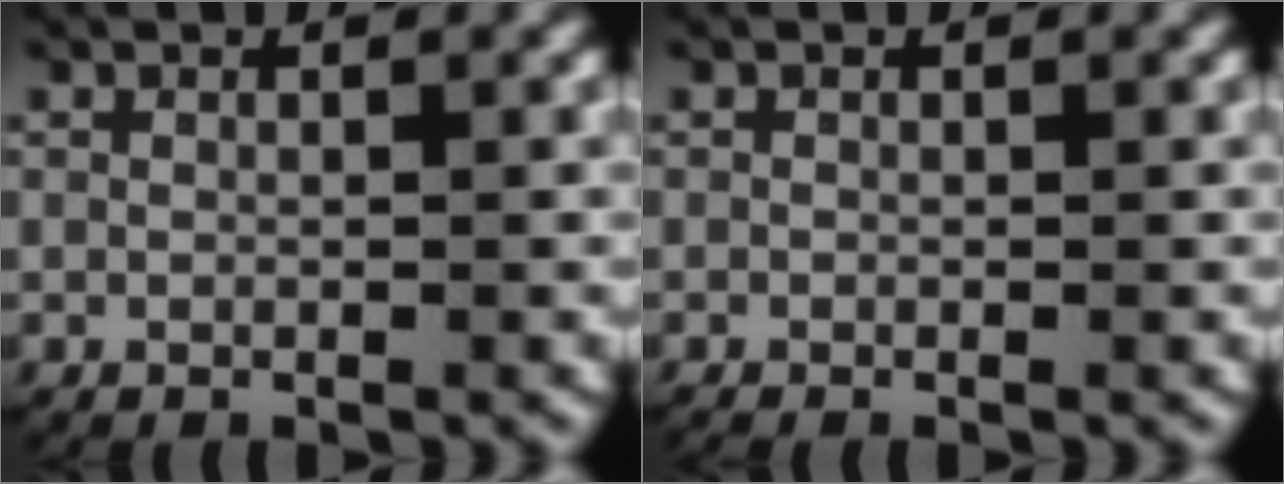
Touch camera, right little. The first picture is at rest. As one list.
[{"total": 0.8, "force": [-0.6, 0.2, 0.4], "torque": [-0.008, -0.005, -0.009]}]